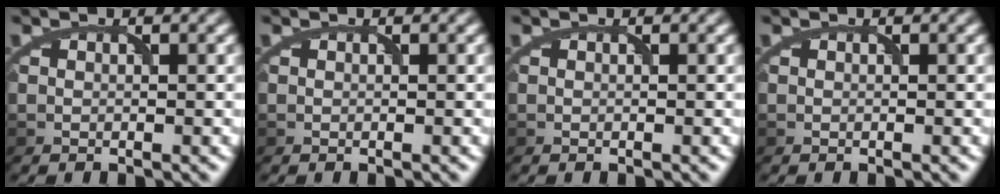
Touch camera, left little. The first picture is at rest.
{"total": 0.0}
{"total": 0.0}
{"total": 0.0}